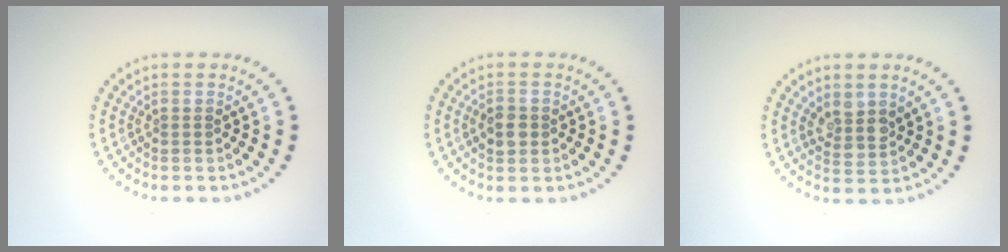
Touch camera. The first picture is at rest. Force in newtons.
{"total": 1.9, "press": 1.8, "slide": 0.3}
{"total": 2.4, "press": 2.1, "slide": 1.2}